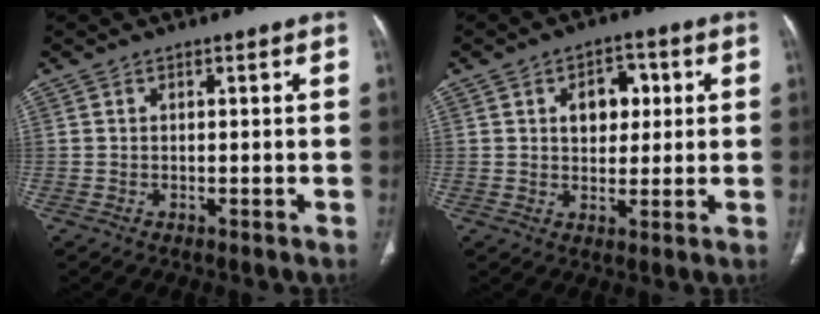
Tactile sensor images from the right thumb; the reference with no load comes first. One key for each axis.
{"total": 7.1, "fx": 1.8, "fy": 4.9, "fz": 4.8, "tx": -0.037, "ty": 0.002, "tz": 0.025}